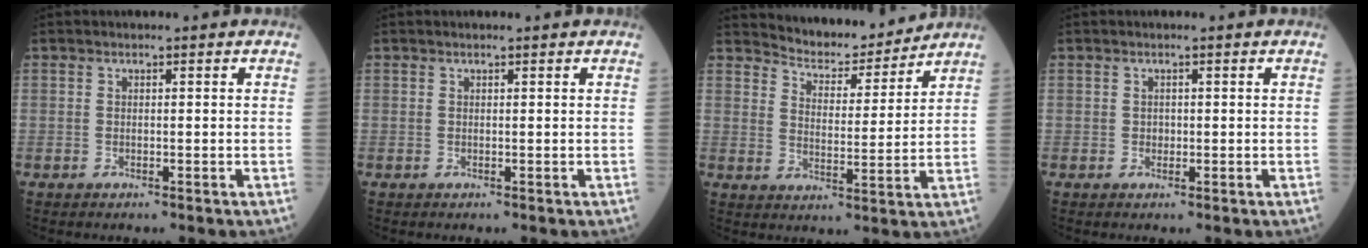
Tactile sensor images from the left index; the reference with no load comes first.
{"total": 0.5, "force": [0.5, 0.0, 0.2], "torque": [-0.003, 0.003, 0.008]}
{"total": 8.7, "force": [8.6, 1.2, 0.7], "torque": [-0.021, 0.000, 0.135]}
{"total": 0.7, "force": [0.0, 0.6, 0.3], "torque": [-0.005, 0.002, -0.001]}